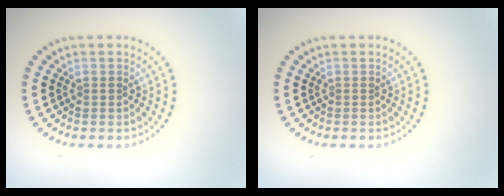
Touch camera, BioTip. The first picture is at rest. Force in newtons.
{"total": 0.0}